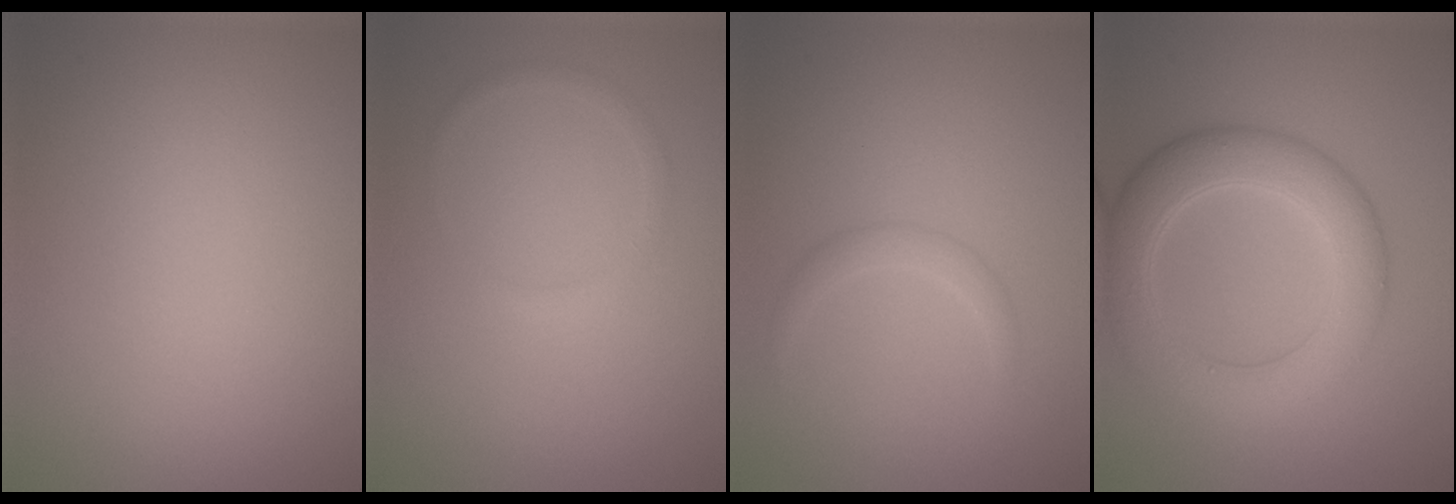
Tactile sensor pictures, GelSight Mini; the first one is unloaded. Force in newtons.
{"total": 0.9, "press": 0.9, "slide": 0.1}
{"total": 1.2, "press": 1.2, "slide": 0.1}
{"total": 6.0, "press": 6.0, "slide": 0.1}